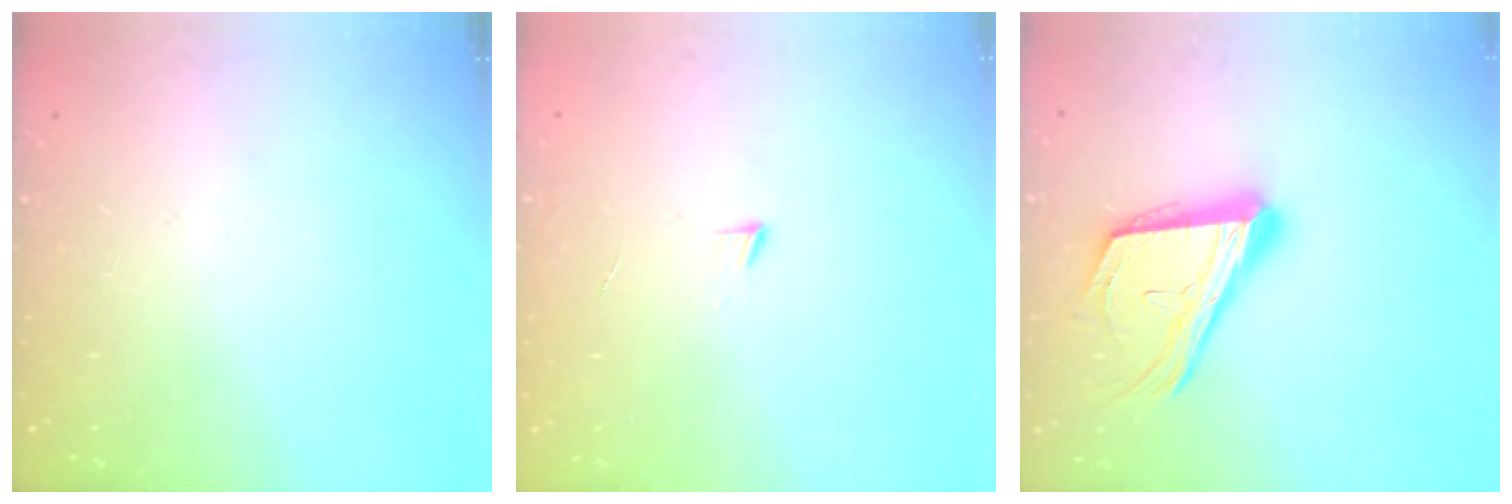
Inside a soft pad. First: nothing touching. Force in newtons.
{"total": 4.3, "press": 4.2, "slide": 0.4}
{"total": 19.8, "press": 19.7, "slide": 2.6}